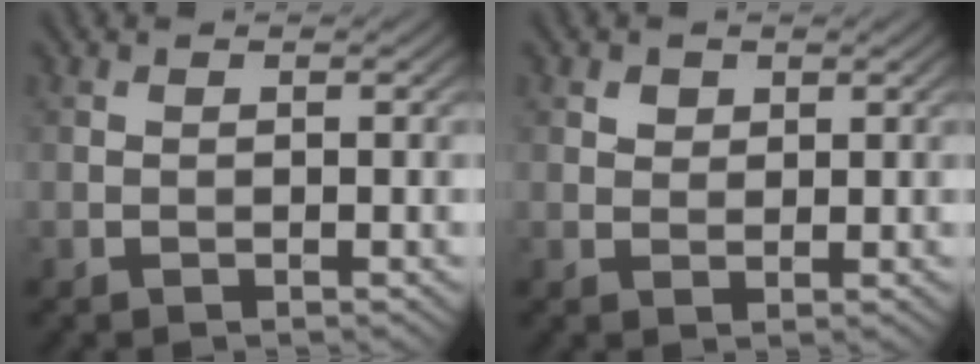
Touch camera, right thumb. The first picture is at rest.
{"total": 1.6, "force": [0.9, 1.1, 0.5], "torque": [-0.011, -0.002, 0.017]}